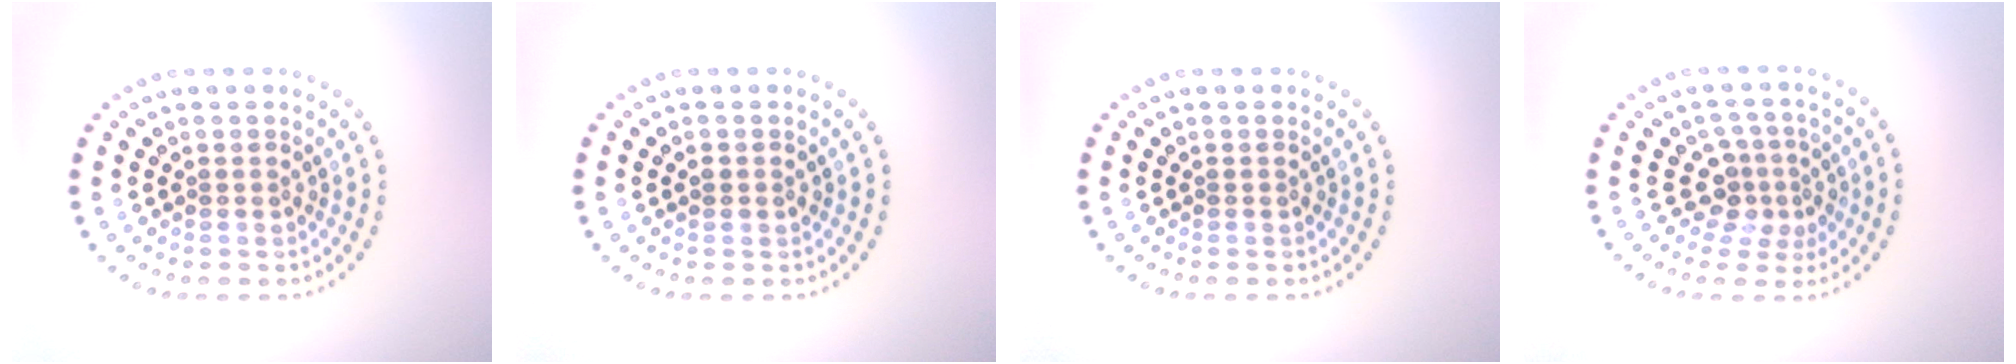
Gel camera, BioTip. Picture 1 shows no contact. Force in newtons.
{"total": 0.9, "press": 0.9, "slide": 0.1}
{"total": 0.0}
{"total": 3.3, "press": 2.3, "slide": 2.3}